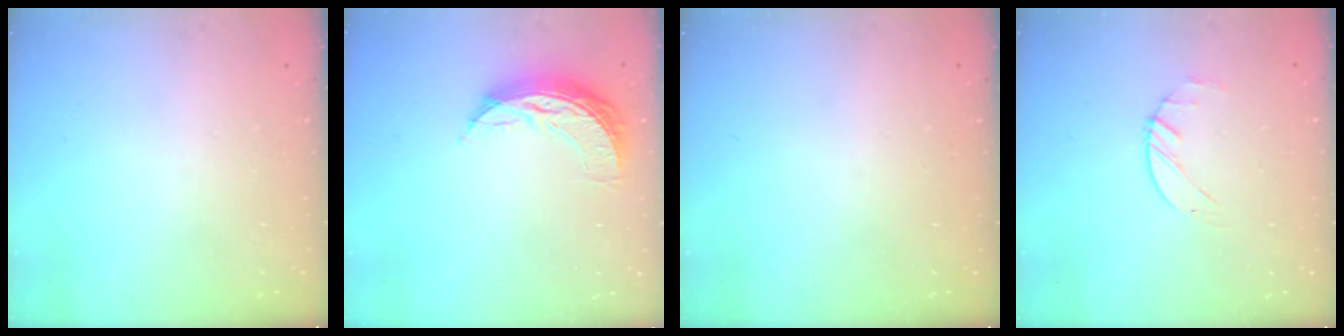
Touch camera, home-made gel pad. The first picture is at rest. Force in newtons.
{"total": 8.6, "press": 8.5, "slide": 0.5}
{"total": 0.0}
{"total": 1.4, "press": 1.3, "slide": 0.2}